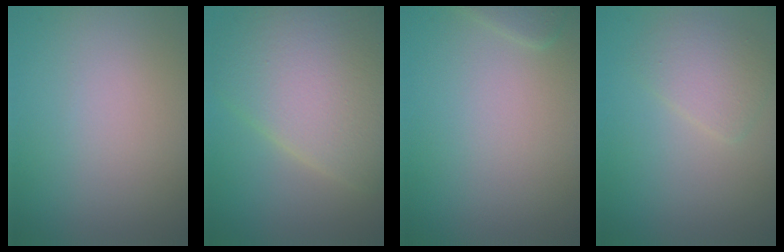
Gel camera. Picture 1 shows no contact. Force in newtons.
{"total": 9.6, "press": 9.6, "slide": 0.5}
{"total": 1.2, "press": 1.2, "slide": 0.1}
{"total": 2.4, "press": 2.4, "slide": 0.1}